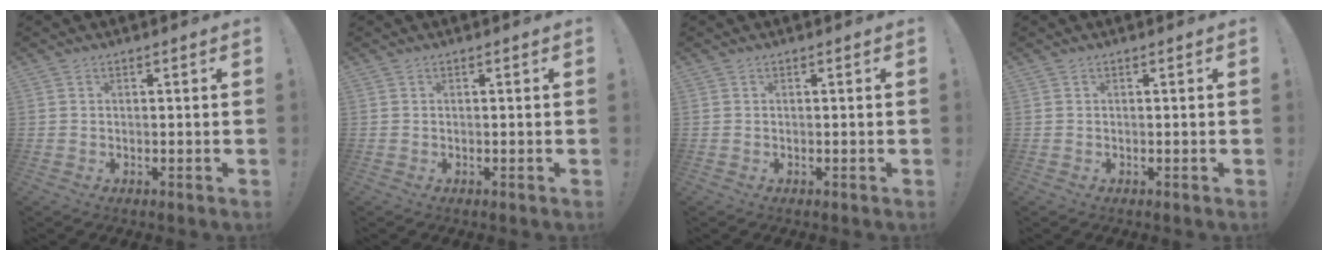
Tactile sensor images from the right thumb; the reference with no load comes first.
{"total": 0.0}
{"total": 0.0}
{"total": 0.0}